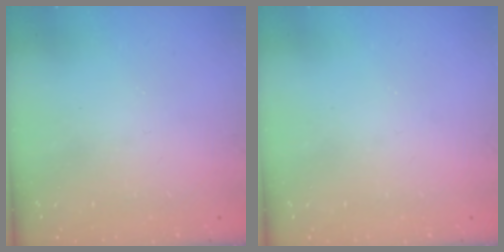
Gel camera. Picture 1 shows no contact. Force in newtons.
{"total": 0.0}